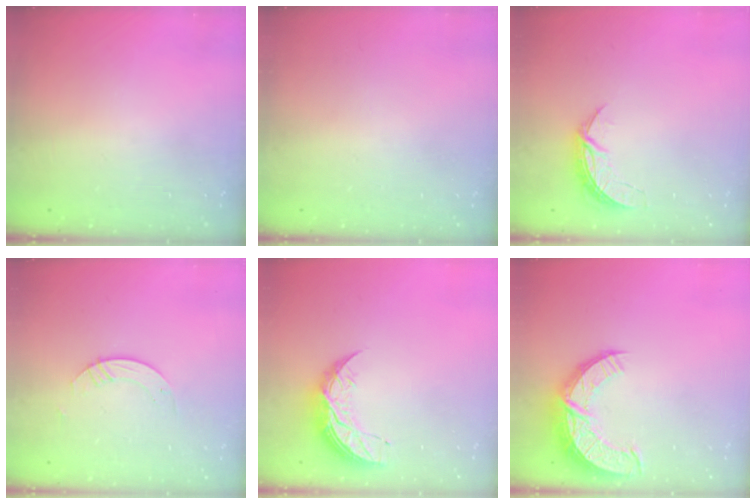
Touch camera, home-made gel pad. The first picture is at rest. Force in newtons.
{"total": 0.0}
{"total": 6.5, "press": 6.5, "slide": 0.4}
{"total": 2.2, "press": 2.2, "slide": 0.2}
{"total": 8.4, "press": 8.4, "slide": 0.4}
{"total": 12.8, "press": 12.7, "slide": 0.9}